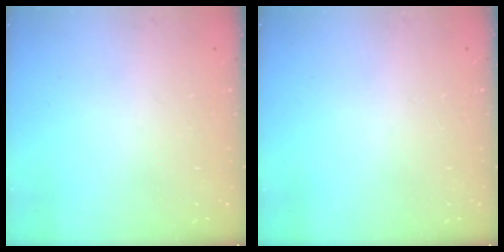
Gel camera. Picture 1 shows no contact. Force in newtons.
{"total": 0.0}